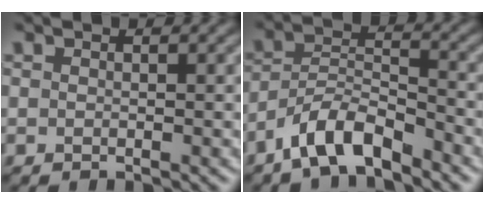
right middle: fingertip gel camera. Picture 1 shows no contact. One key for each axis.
{"total": 5.3, "fx": -4.0, "fy": 1.6, "fz": 3.1, "tx": -0.052, "ty": 0.004, "tz": -0.081}